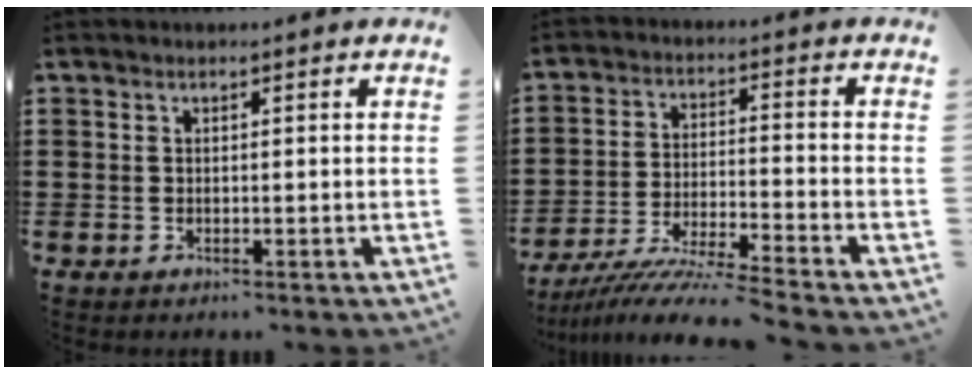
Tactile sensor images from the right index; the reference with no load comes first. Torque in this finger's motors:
{"motor_torque": [0.79, 1.35, 0.28, 0.08]}